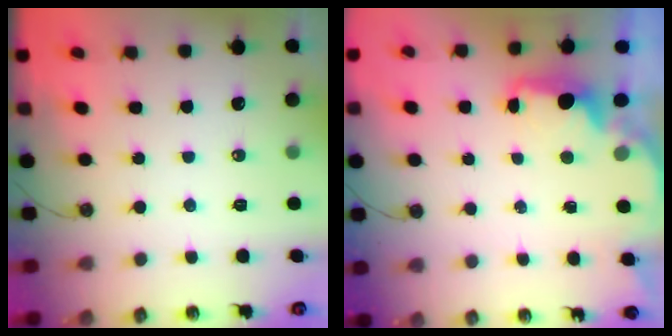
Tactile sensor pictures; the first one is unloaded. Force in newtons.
{"total": 2.5, "press": 2.3, "slide": 0.8}